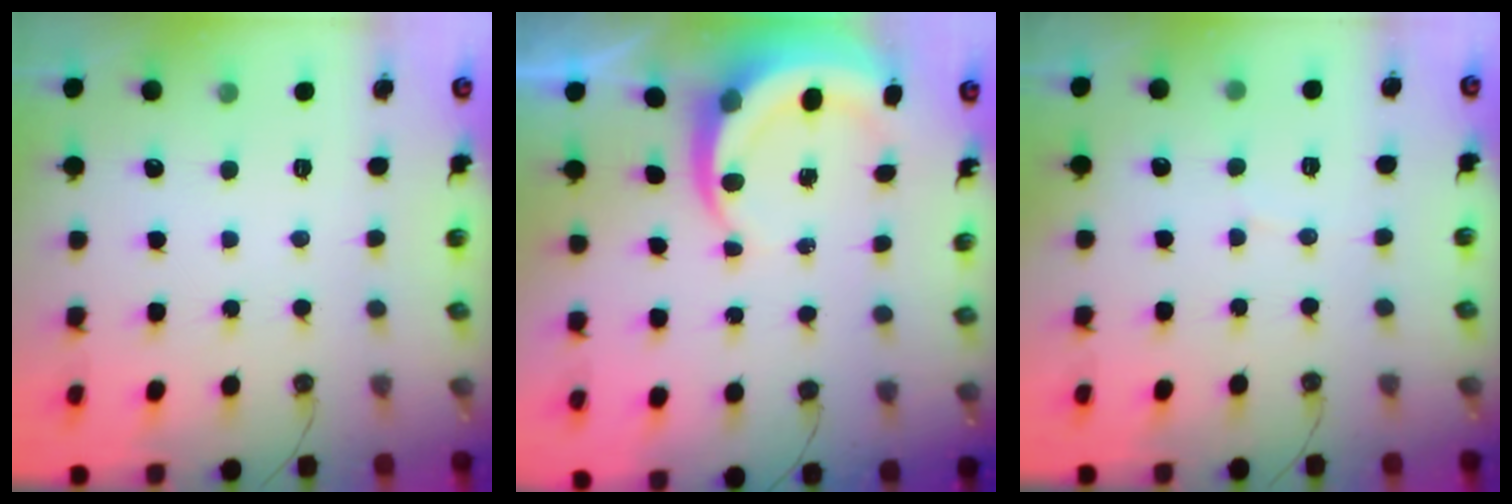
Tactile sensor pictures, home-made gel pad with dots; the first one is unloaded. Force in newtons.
{"total": 6.5, "press": 6.4, "slide": 0.8}
{"total": 2.8, "press": 2.8, "slide": 0.2}